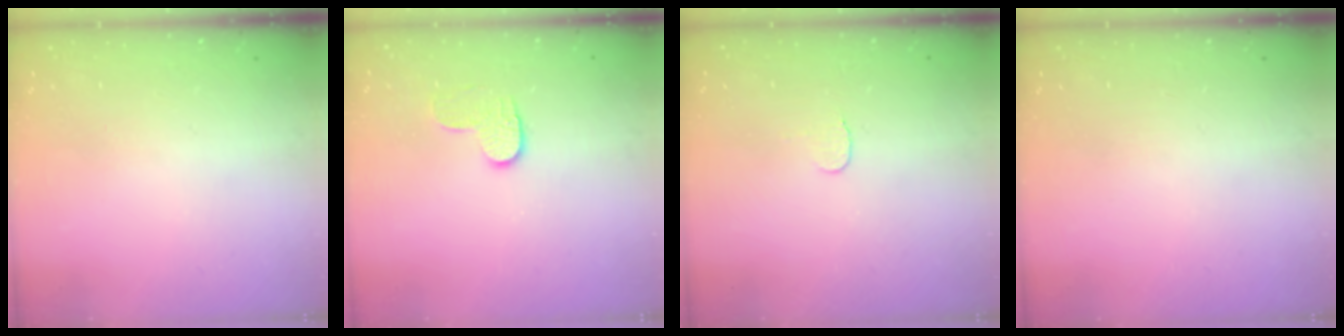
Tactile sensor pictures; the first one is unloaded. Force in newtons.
{"total": 5.7, "press": 5.7, "slide": 0.5}
{"total": 3.6, "press": 3.6, "slide": 0.4}
{"total": 0.0}